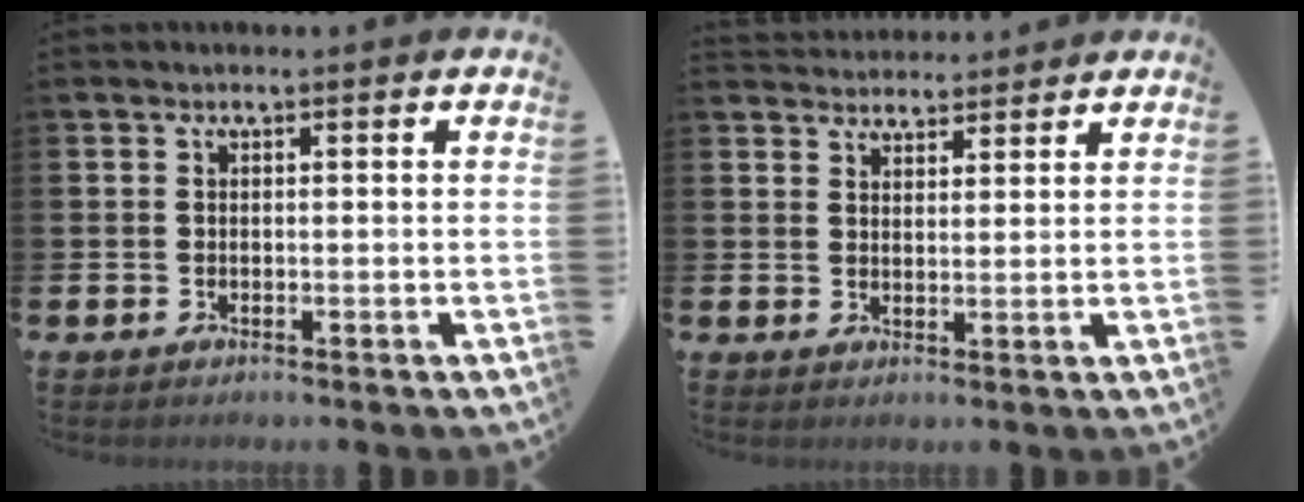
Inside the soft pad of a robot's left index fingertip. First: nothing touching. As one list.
[{"total": 3.6, "force": [3.5, 0.9, -0.3], "torque": [-0.004, -0.015, 0.065]}]